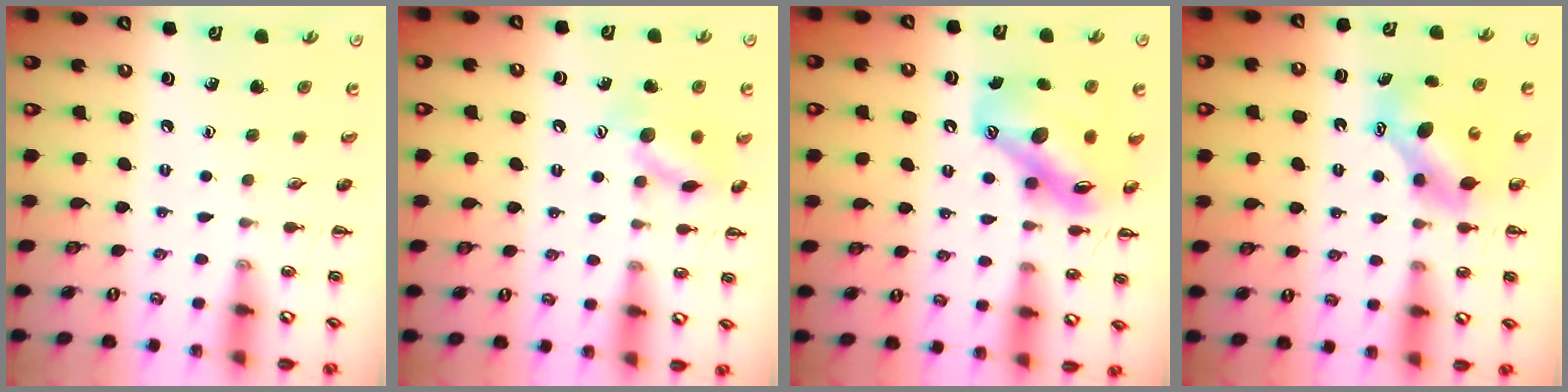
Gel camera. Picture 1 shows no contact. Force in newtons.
{"total": 11.1, "press": 11.1, "slide": 0.5}
{"total": 14.6, "press": 14.0, "slide": 3.9}
{"total": 7.1, "press": 7.0, "slide": 0.9}